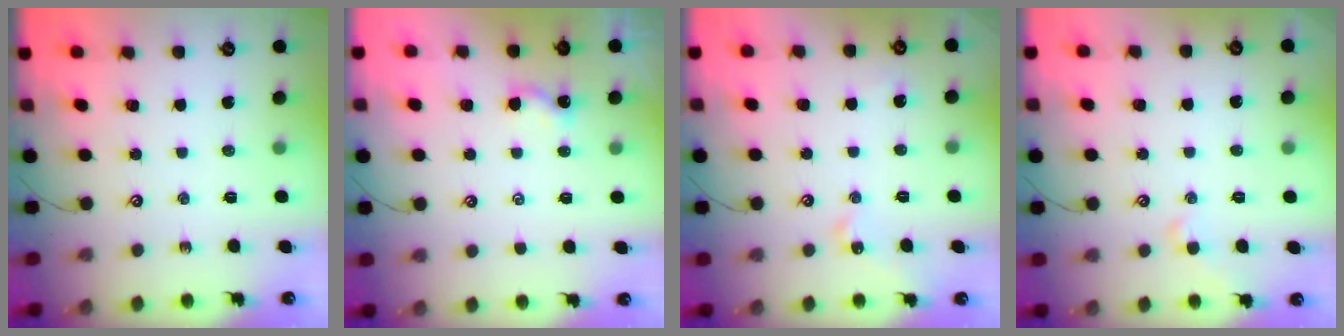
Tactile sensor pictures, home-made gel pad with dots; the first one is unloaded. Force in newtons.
{"total": 2.0, "press": 2.0, "slide": 0.2}
{"total": 1.9, "press": 1.9, "slide": 0.2}
{"total": 1.0, "press": 0.9, "slide": 0.3}